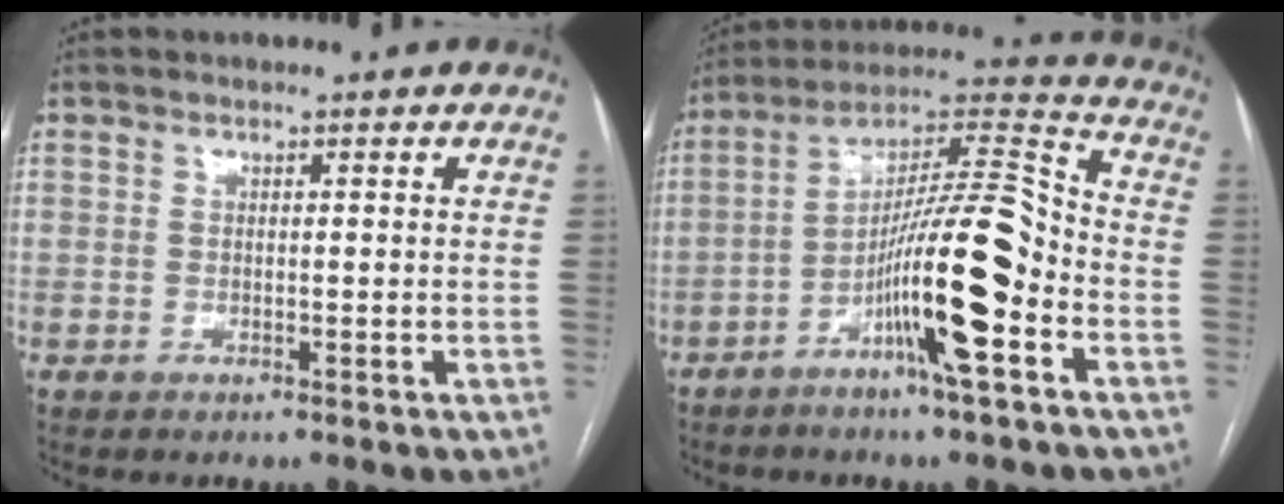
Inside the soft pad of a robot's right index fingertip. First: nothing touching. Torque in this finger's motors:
{"motor_torque": [2.00, 0.14, 1.05, 0.14]}